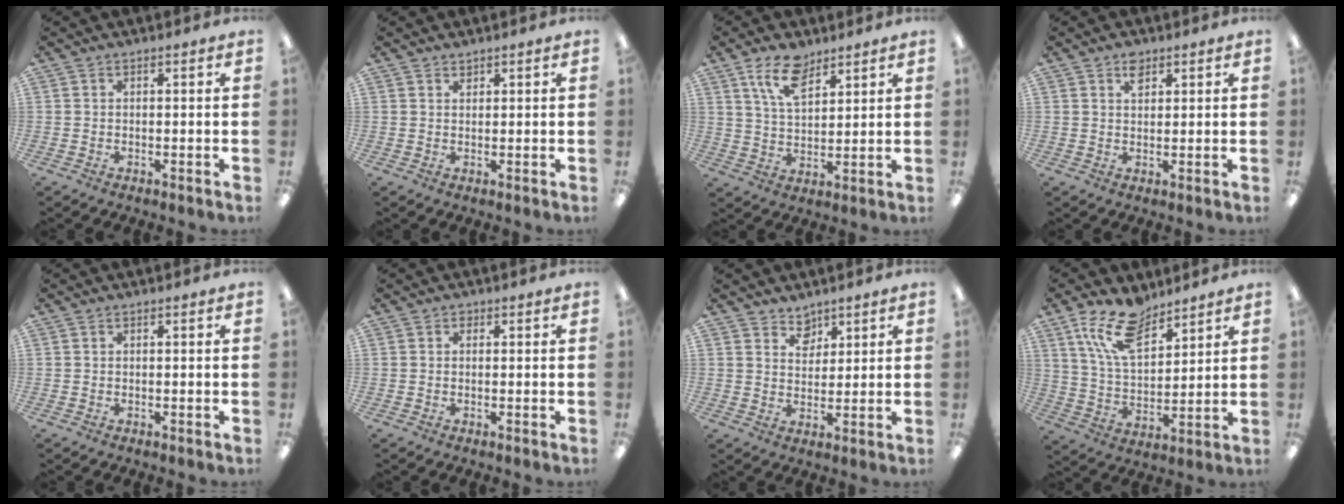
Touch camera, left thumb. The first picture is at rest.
{"total": 1.2, "force": [1.1, 0.4, 0.0], "torque": [0.007, -0.004, 0.019]}
{"total": 9.9, "force": [6.6, 4.8, 5.5], "torque": [-0.102, -0.022, 0.121]}
{"total": 3.4, "force": [2.2, 2.0, 1.7], "torque": [-0.022, -0.005, 0.038]}
{"total": 0.0}
{"total": 0.7, "force": [0.3, 0.6, 0.2], "torque": [0.003, 0.000, 0.003]}
{"total": 4.8, "force": [3.9, 2.8, 0.4], "torque": [0.003, -0.023, 0.070]}
{"total": 13.8, "force": [9.4, 6.8, 7.6], "torque": [-0.148, -0.036, 0.176]}